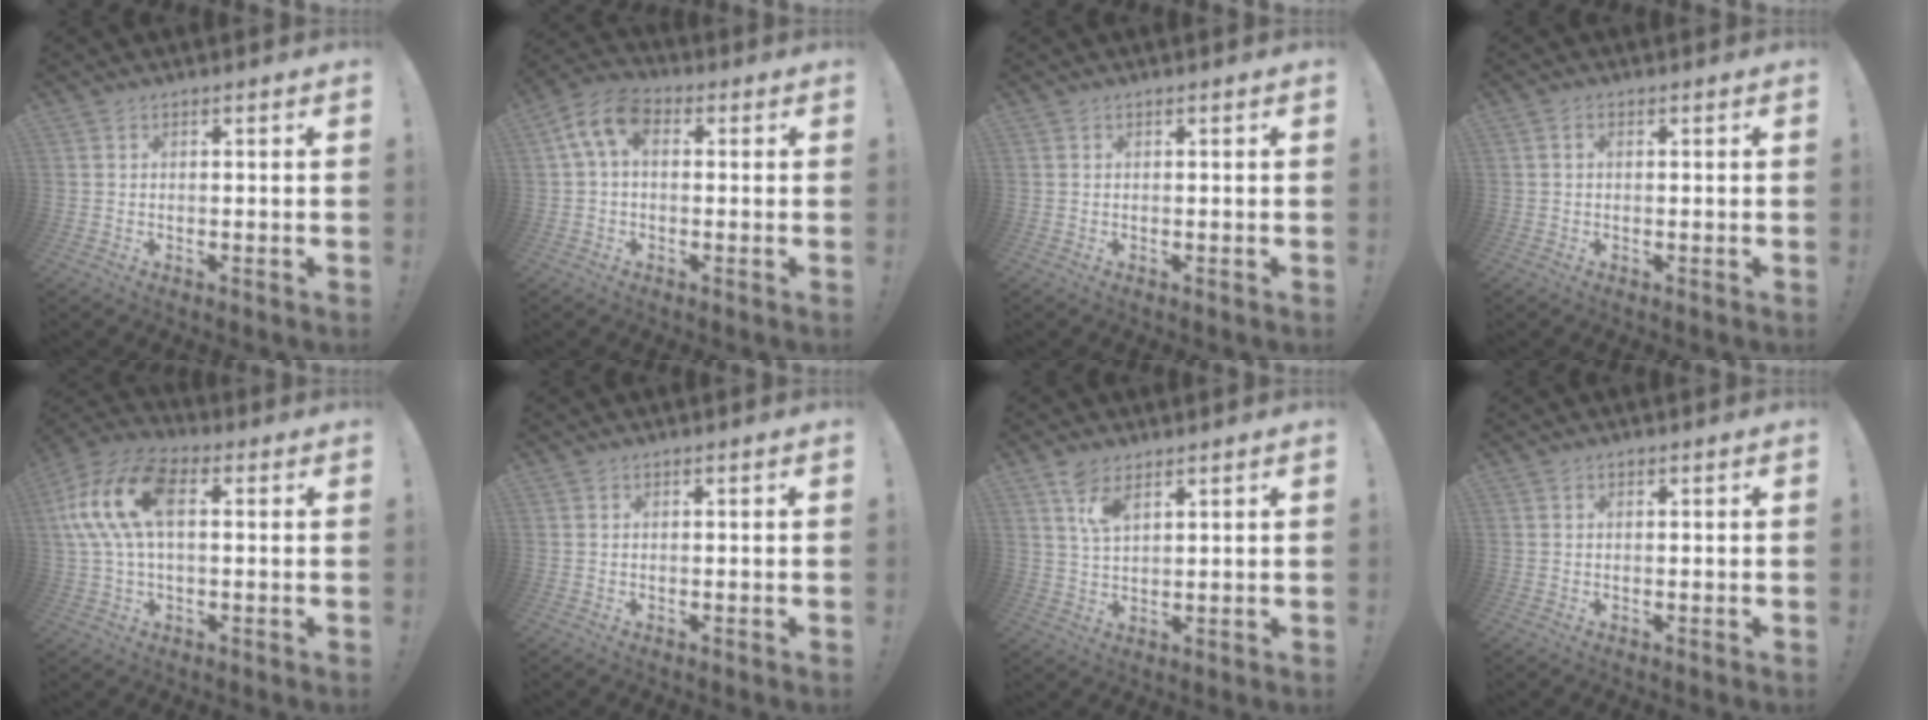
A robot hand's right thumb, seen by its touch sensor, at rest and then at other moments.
{"total": 8.5, "force": [2.0, 5.0, 6.6], "torque": [-0.133, 0.001, 0.040]}
{"total": 0.0}
{"total": 1.0, "force": [0.1, 0.6, 0.8], "torque": [-0.013, 0.002, 0.001]}
{"total": 16.6, "force": [3.5, 9.3, 13.3], "torque": [-0.268, 0.010, 0.063]}
{"total": 0.0}
{"total": 6.5, "force": [3.9, 2.7, 4.3], "torque": [-0.084, -0.011, 0.072]}
{"total": 0.0}